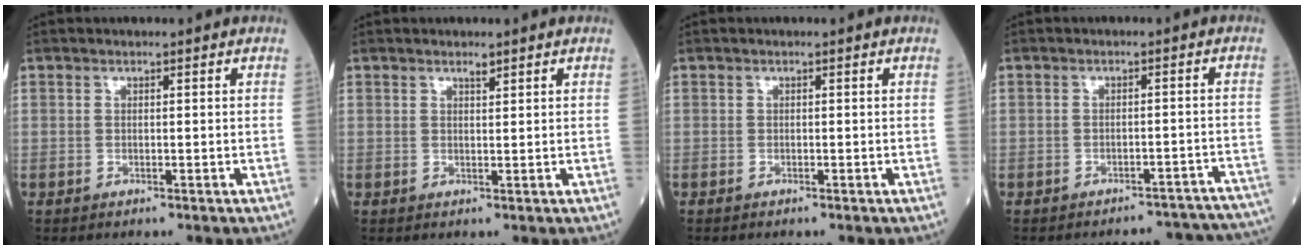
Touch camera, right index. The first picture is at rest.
{"total": 1.4, "force": [1.0, 0.5, 0.8], "torque": [-0.020, 0.000, 0.020]}
{"total": 0.8, "force": [-0.4, 0.6, 0.4], "torque": [-0.021, 0.002, -0.005]}
{"total": 12.6, "force": [-12.0, 3.8, 1.2], "torque": [0.001, 0.037, -0.130]}